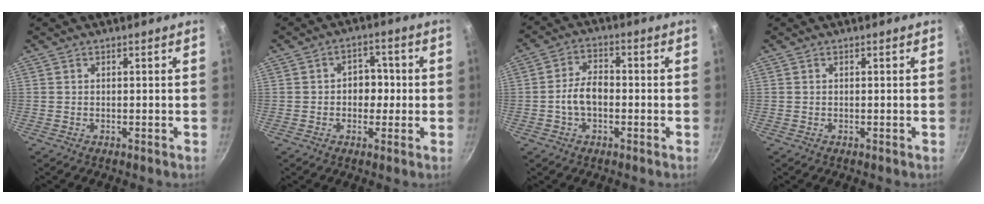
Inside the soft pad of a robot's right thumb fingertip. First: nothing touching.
{"total": 5.4, "force": [-0.3, 4.3, 3.2], "torque": [0.000, 0.011, -0.008]}
{"total": 6.3, "force": [-1.3, 4.0, 4.7], "torque": [-0.074, 0.027, -0.029]}
{"total": 0.0}